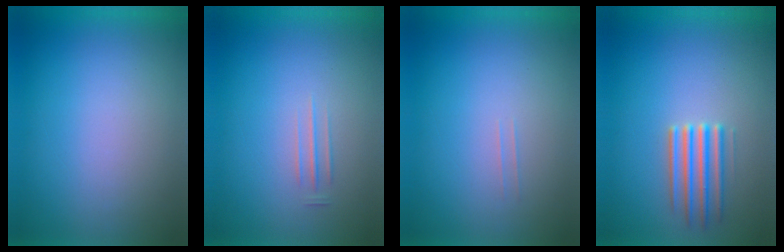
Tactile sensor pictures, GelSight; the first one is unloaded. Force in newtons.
{"total": 1.6}
{"total": 1.1}
{"total": 2.5}